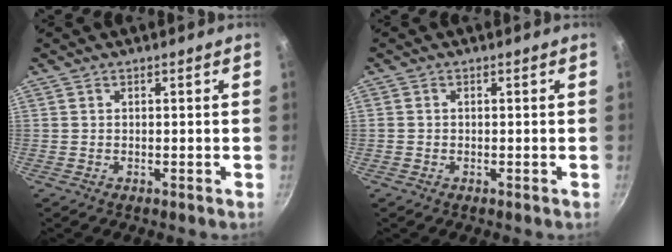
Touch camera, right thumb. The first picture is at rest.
{"total": 0.7, "force": [-0.2, 0.6, 0.2], "torque": [-0.005, 0.002, -0.004]}